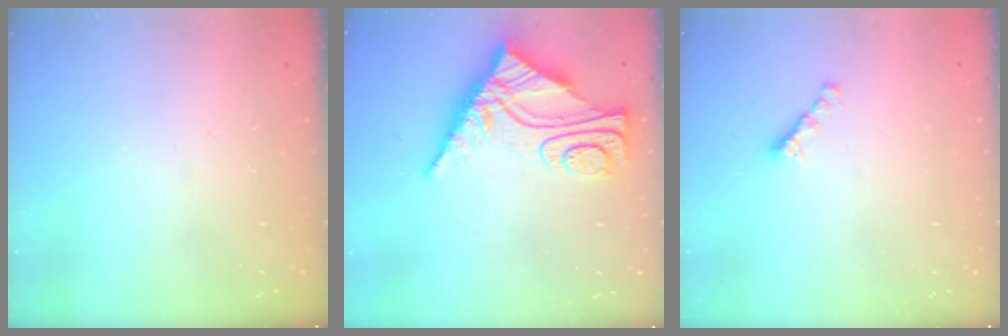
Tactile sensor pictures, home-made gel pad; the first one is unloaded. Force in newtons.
{"total": 12.3, "press": 12.2, "slide": 1.2}
{"total": 2.7, "press": 2.6, "slide": 0.7}